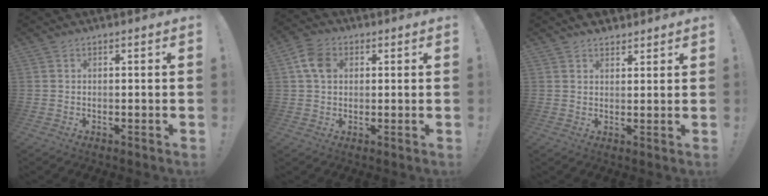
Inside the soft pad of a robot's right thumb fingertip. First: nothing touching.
{"total": 8.0, "force": [2.1, 6.0, 4.9], "torque": [-0.088, 0.009, 0.045]}
{"total": 3.8, "force": [3.1, 2.2, 0.3], "torque": [0.005, -0.022, 0.056]}